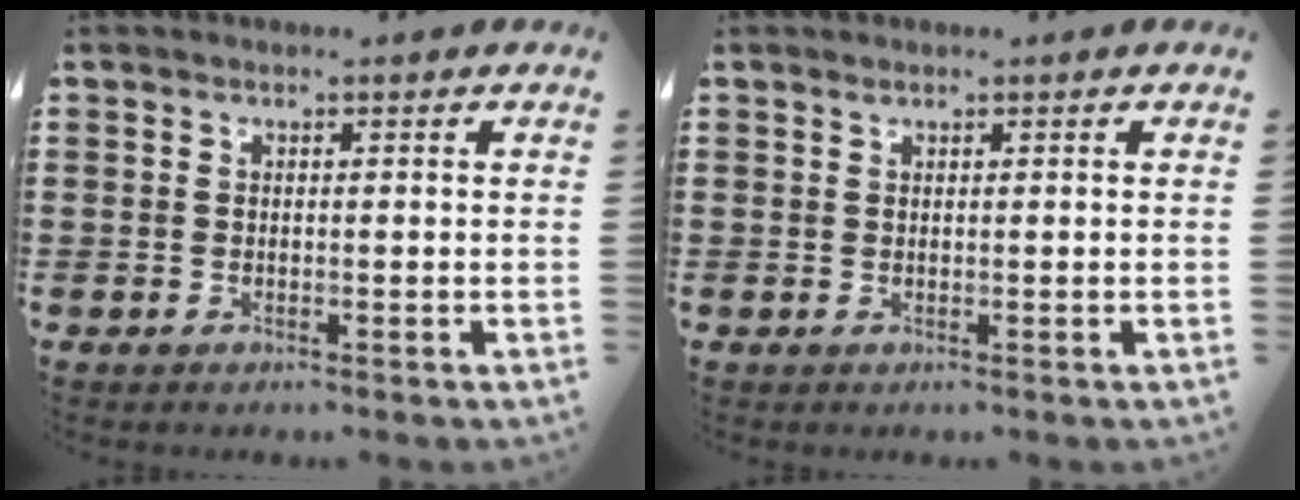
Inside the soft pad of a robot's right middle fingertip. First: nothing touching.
{"total": 0.6, "force": [0.6, -0.1, 0.2], "torque": [-0.006, -0.002, 0.011]}